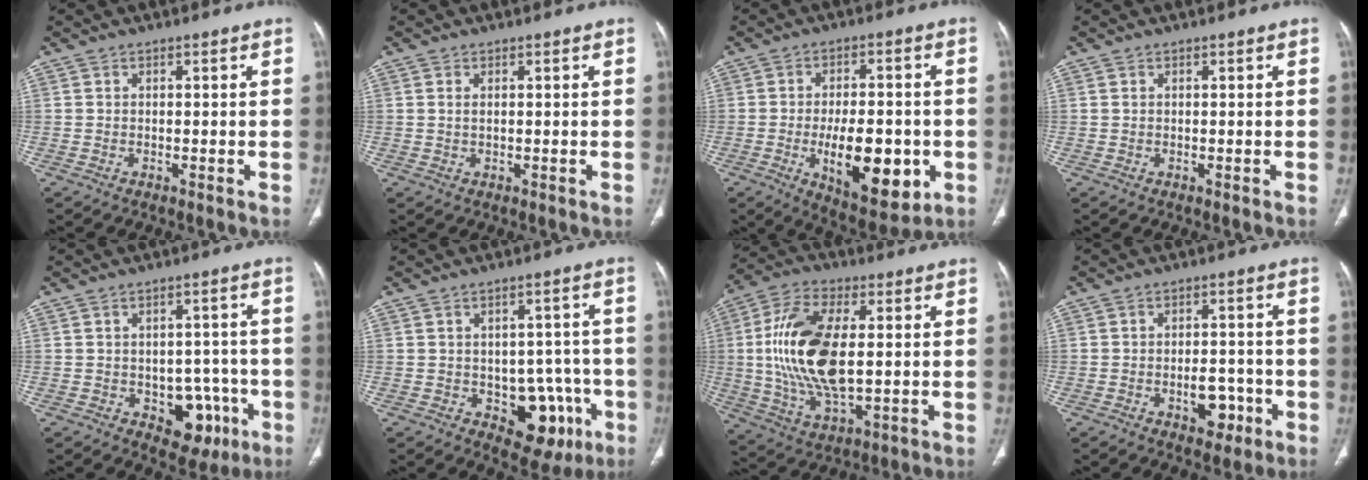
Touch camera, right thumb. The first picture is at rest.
{"total": 0.8, "force": [0.3, 0.4, 0.7], "torque": [-0.016, 0.001, 0.007]}
{"total": 15.7, "force": [-3.9, 7.2, 13.4], "torque": [-0.178, 0.001, -0.044]}
{"total": 0.0}
{"total": 8.9, "force": [-3.4, 6.1, 5.5], "torque": [-0.029, 0.023, -0.033]}
{"total": 11.1, "force": [-3.9, 7.2, 7.5], "torque": [-0.047, 0.024, -0.037]}
{"total": 18.4, "force": [1.2, 8.9, 16.1], "torque": [-0.322, -0.002, 0.024]}
{"total": 5.9, "force": [-2.3, 3.6, 4.0], "torque": [-0.033, 0.016, -0.027]}